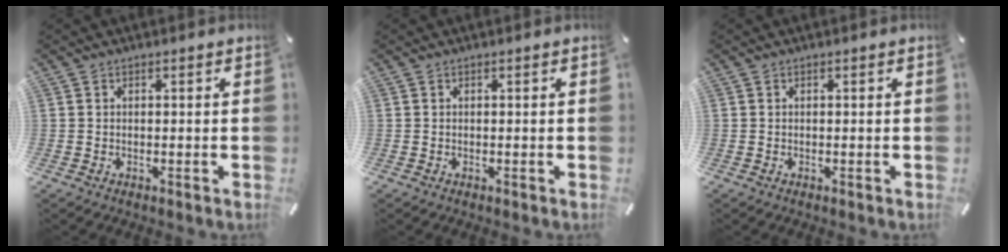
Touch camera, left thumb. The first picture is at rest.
{"total": 0.0}
{"total": 0.0}